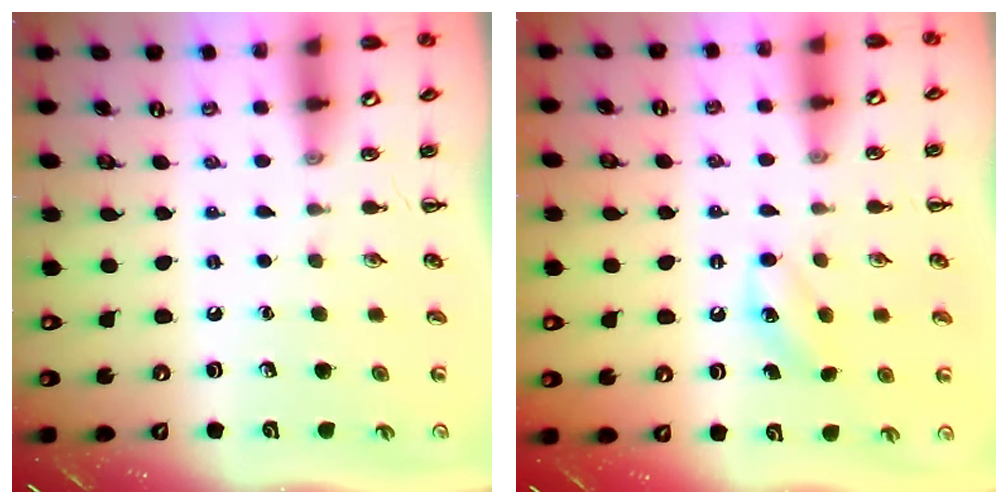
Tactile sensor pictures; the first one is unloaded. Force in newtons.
{"total": 6.2, "press": 6.0, "slide": 1.5}